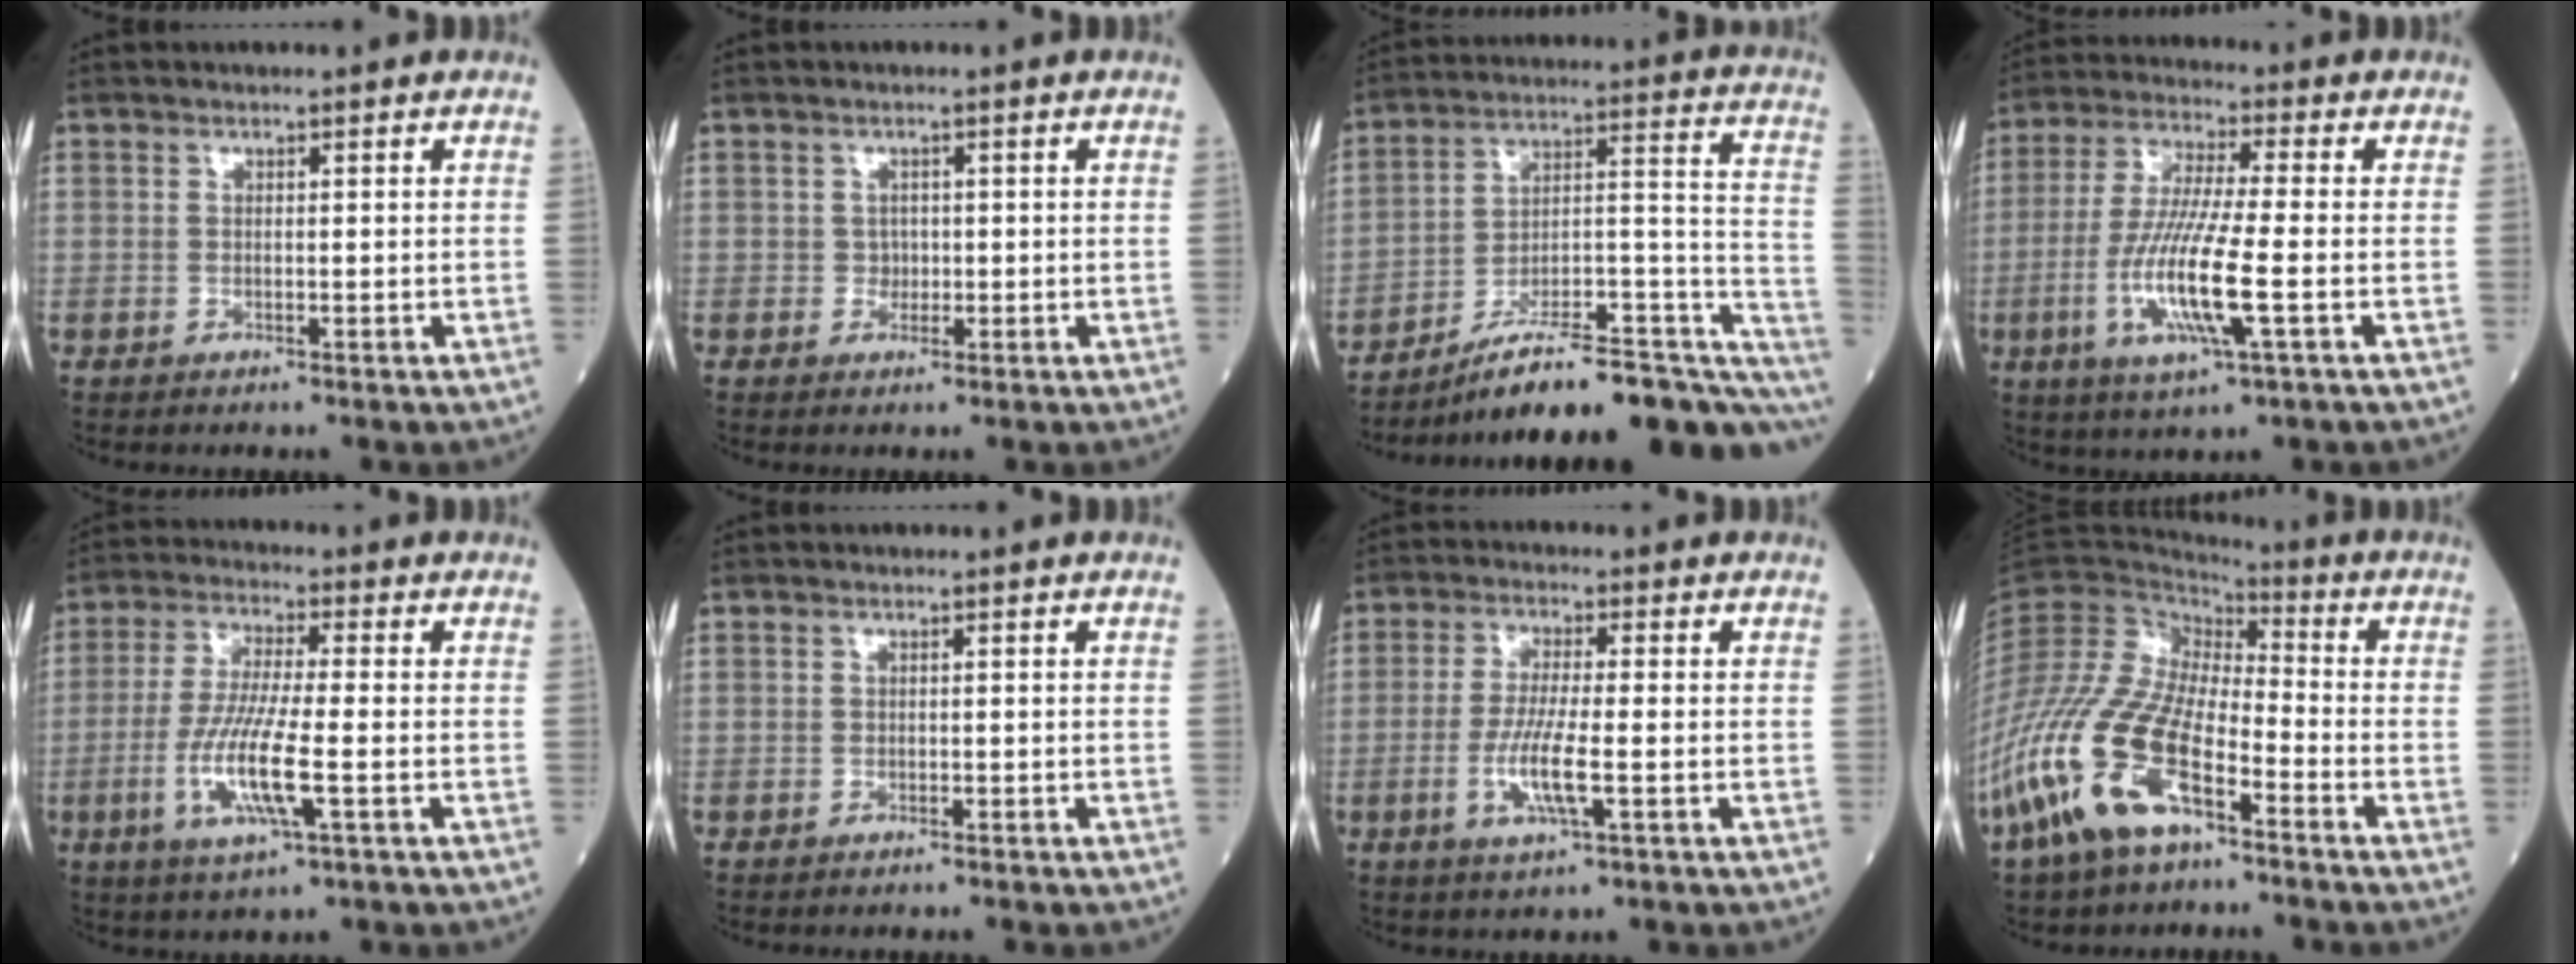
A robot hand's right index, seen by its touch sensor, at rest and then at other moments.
{"total": 1.0, "force": [-0.1, 1.0, 0.4], "torque": [-0.003, 0.003, 0.000]}
{"total": 23.6, "force": [-17.1, 4.3, 15.8], "torque": [-0.155, 0.041, -0.251]}
{"total": 12.3, "force": [-3.2, 0.5, 11.9], "torque": [-0.246, -0.016, -0.065]}
{"total": 10.2, "force": [-2.9, 0.6, 9.8], "torque": [-0.202, -0.014, -0.058]}
{"total": 1.1, "force": [-0.9, 0.2, 0.5], "torque": [-0.009, -0.002, -0.012]}
{"total": 6.7, "force": [-1.9, 0.3, 6.4], "torque": [-0.130, -0.010, -0.036]}
{"total": 15.6, "force": [-8.2, 5.8, 12.0], "torque": [-0.275, -0.014, -0.163]}